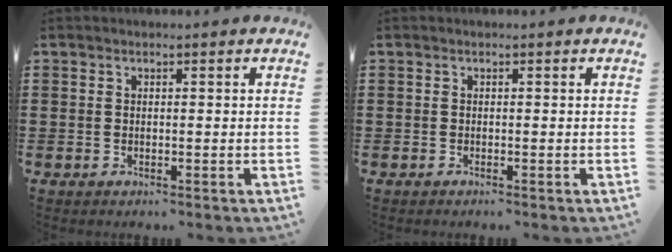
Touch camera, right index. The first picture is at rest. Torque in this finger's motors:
{"motor_torque": [-0.04, -0.06, -0.01, -0.01]}